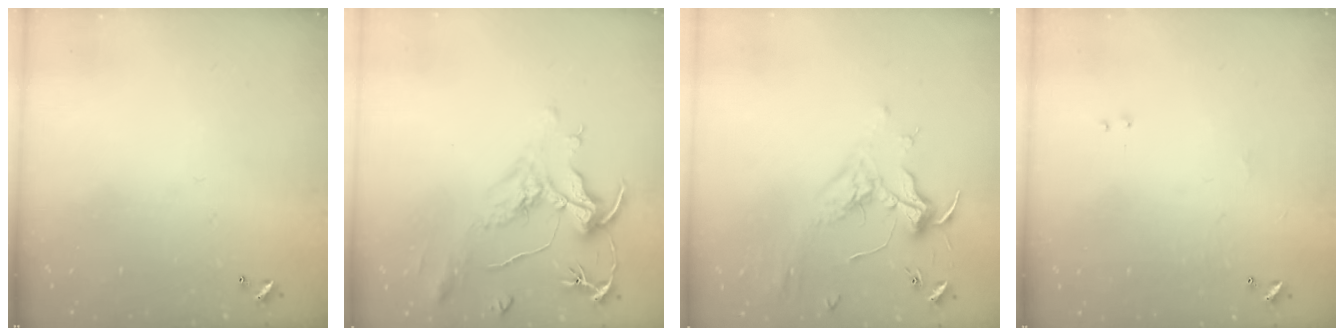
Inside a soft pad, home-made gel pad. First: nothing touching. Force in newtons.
{"total": 2.0, "press": 1.5, "slide": 1.3}
{"total": 2.0, "press": 1.9, "slide": 0.7}
{"total": 1.8, "press": 1.8, "slide": 0.6}